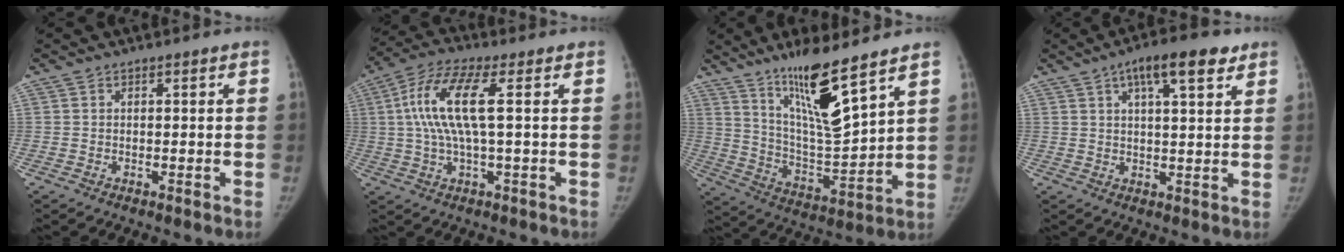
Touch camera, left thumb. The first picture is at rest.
{"total": 11.5, "force": [1.7, 2.8, 11.0], "torque": [-0.251, 0.021, 0.028]}
{"total": 15.2, "force": [10.3, 2.0, 11.0], "torque": [-0.182, -0.078, 0.198]}
{"total": 9.9, "force": [5.5, 3.1, 7.7], "torque": [-0.101, -0.010, 0.080]}